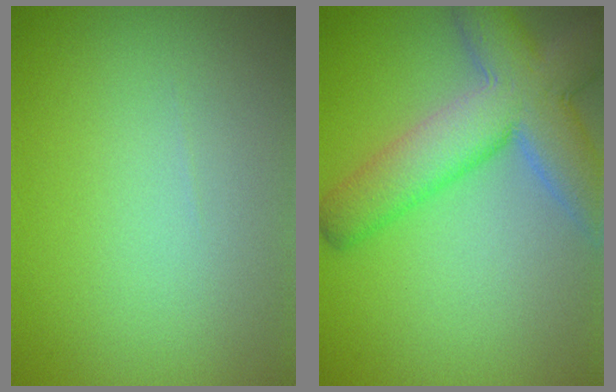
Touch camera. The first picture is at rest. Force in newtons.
{"total": 8.7, "press": 8.7, "slide": 0.5}